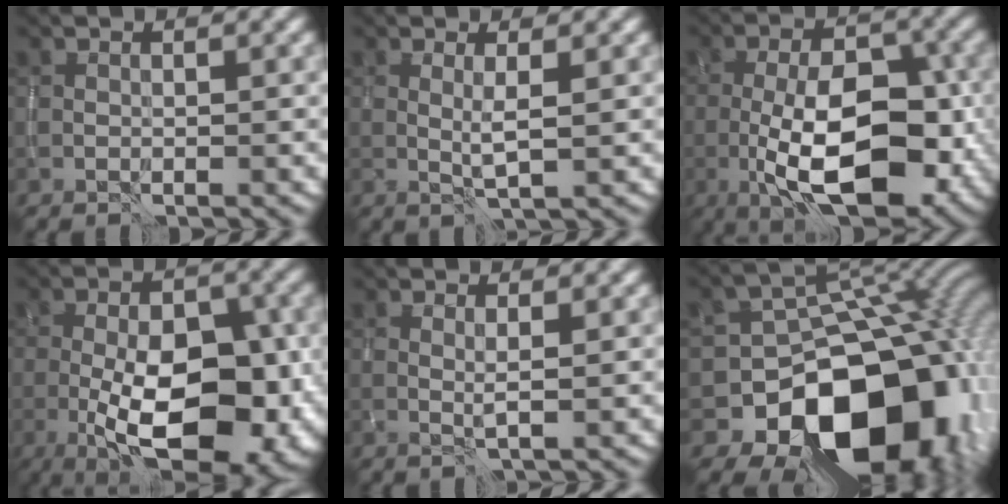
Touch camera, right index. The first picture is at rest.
{"total": 1.6, "force": [0.4, 0.1, 1.6], "torque": [-0.034, -0.003, 0.007]}
{"total": 10.8, "force": [-2.9, 4.5, 9.3], "torque": [-0.159, 0.003, -0.047]}
{"total": 13.9, "force": [-3.3, 6.6, 11.7], "torque": [-0.160, -0.003, -0.048]}
{"total": 1.0, "force": [0.4, 0.0, 0.9], "torque": [-0.021, -0.001, 0.005]}
{"total": 16.5, "force": [-6.4, 12.5, 8.7], "torque": [-0.093, -0.015, -0.103]}